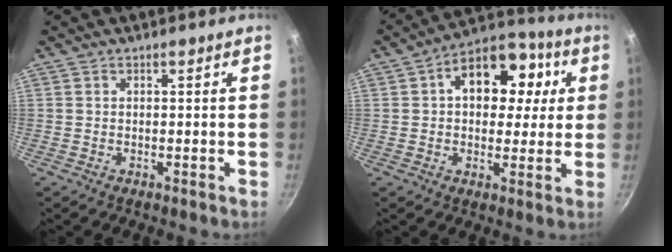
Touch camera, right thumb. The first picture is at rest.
{"total": 15.3, "force": [3.6, 10.7, 10.3], "torque": [-0.112, 0.016, 0.038]}